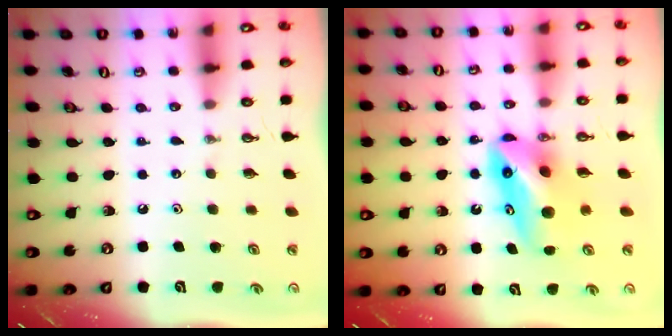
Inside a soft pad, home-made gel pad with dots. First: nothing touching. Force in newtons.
{"total": 9.2, "press": 9.1, "slide": 1.2}